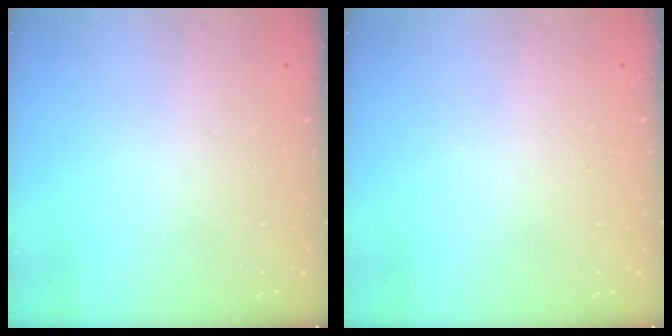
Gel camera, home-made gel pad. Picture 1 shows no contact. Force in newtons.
{"total": 0.0}